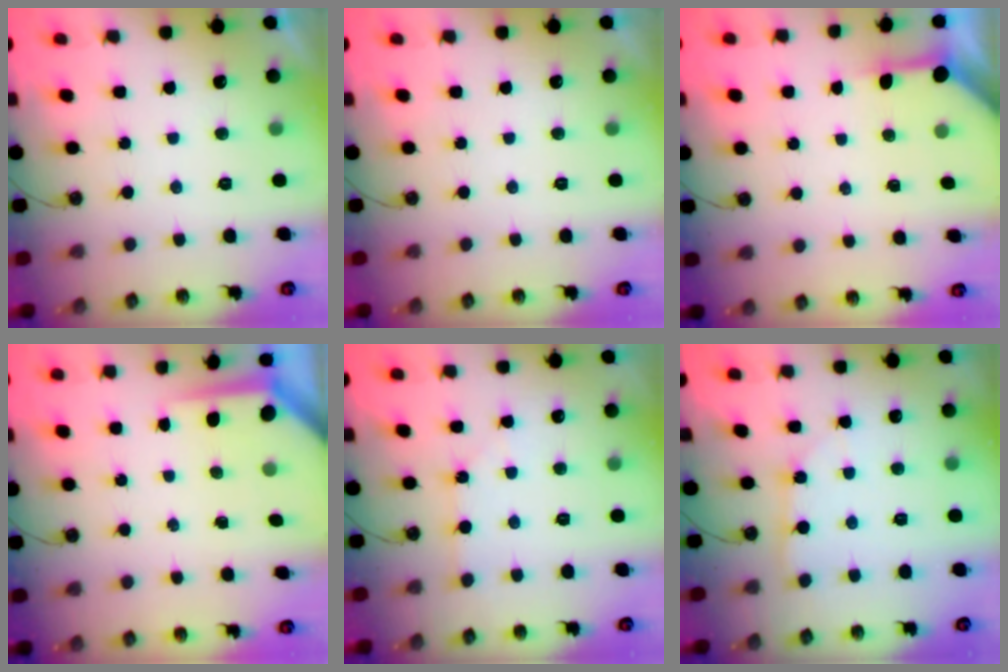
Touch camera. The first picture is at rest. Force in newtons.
{"total": 0.0}
{"total": 3.4, "press": 3.4, "slide": 0.5}
{"total": 4.0, "press": 3.9, "slide": 0.3}
{"total": 1.7, "press": 1.7, "slide": 0.3}
{"total": 2.2, "press": 2.2, "slide": 0.3}